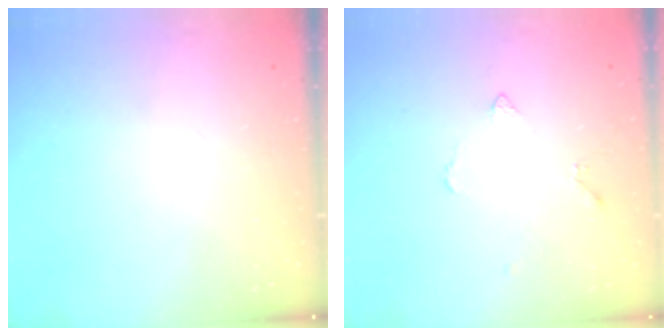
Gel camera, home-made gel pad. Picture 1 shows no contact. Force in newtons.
{"total": 3.9, "press": 3.8, "slide": 0.7}